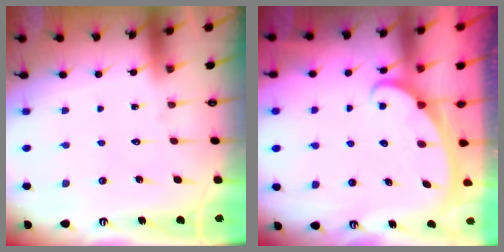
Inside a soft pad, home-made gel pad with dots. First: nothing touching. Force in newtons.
{"total": 2.5, "press": 2.4, "slide": 0.4}